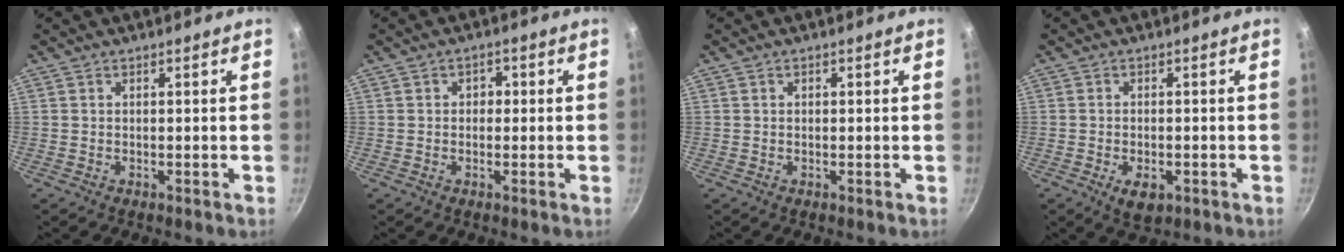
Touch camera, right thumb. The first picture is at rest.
{"total": 2.2, "force": [0.1, 1.9, 1.2], "torque": [-0.007, 0.006, -0.002]}
{"total": 0.5, "force": [0.1, 0.5, 0.2], "torque": [-0.005, 0.004, 0.003]}
{"total": 4.8, "force": [-1.9, 2.6, 3.6], "torque": [-0.054, 0.002, -0.025]}